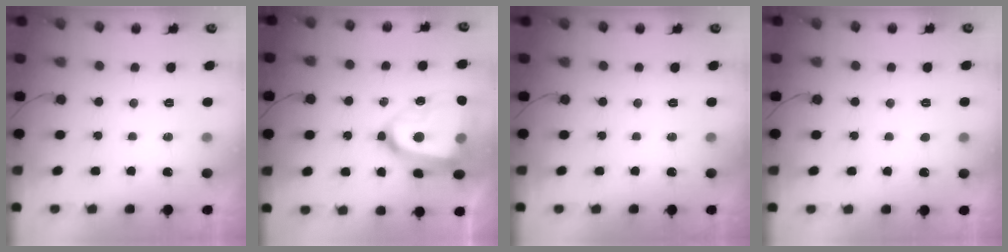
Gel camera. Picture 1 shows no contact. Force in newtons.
{"total": 22.7, "press": 22.6, "slide": 2.2}
{"total": 0.0}
{"total": 1.6, "press": 1.6, "slide": 0.2}